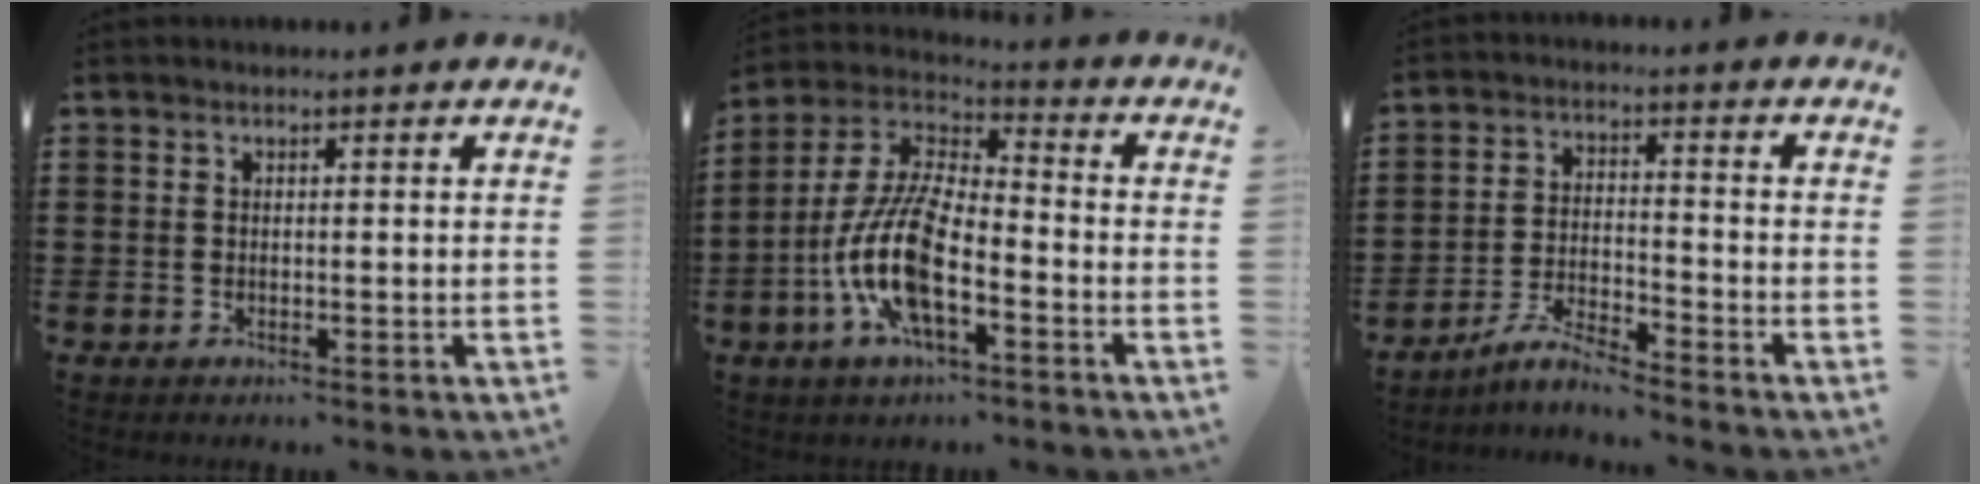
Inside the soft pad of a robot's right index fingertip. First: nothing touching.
{"total": 12.4, "force": [-4.9, 4.6, 10.4], "torque": [-0.249, -0.009, -0.102]}
{"total": 5.1, "force": [-4.7, 0.1, 2.0], "torque": [-0.056, -0.005, -0.096]}